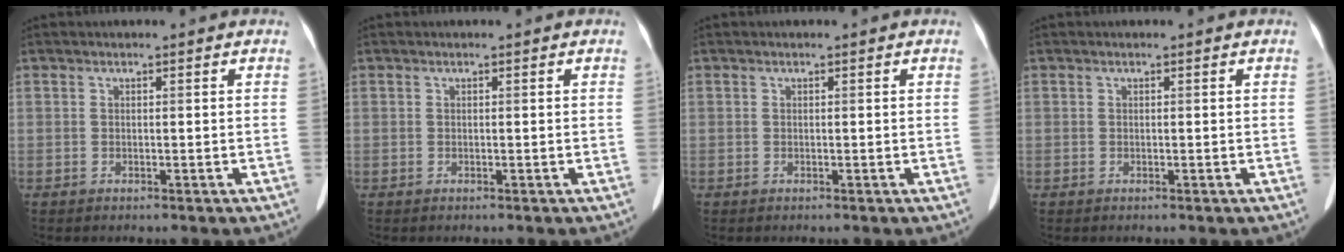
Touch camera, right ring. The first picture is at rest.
{"total": 0.0}
{"total": 0.0}
{"total": 0.0}